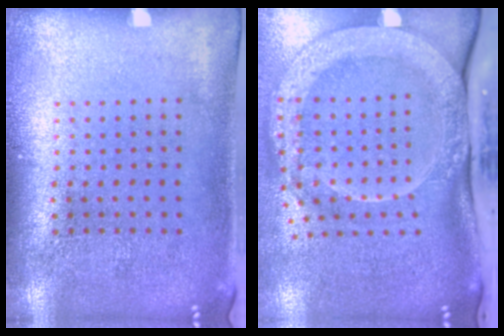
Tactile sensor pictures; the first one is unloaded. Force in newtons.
{"total": 3.2, "press": 2.3, "slide": 2.3}